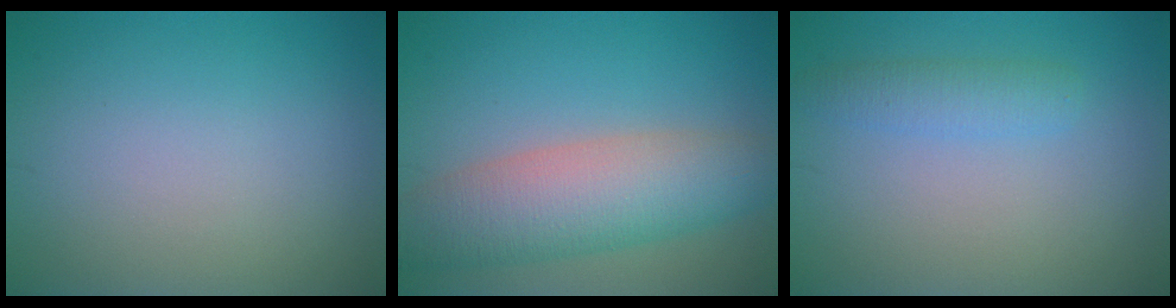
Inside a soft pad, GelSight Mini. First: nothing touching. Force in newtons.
{"total": 7.5, "press": 7.5, "slide": 0.4}
{"total": 2.2, "press": 2.2, "slide": 0.1}